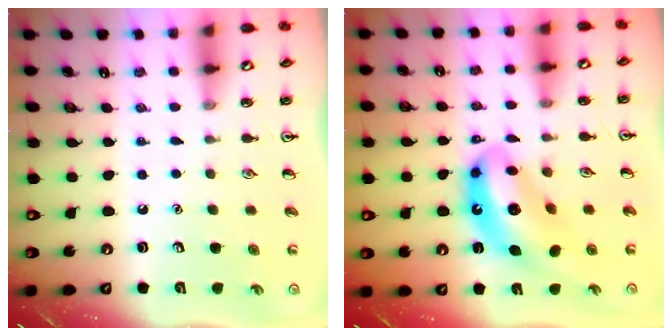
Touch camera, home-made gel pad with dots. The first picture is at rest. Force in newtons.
{"total": 13.4, "press": 12.6, "slide": 4.6}